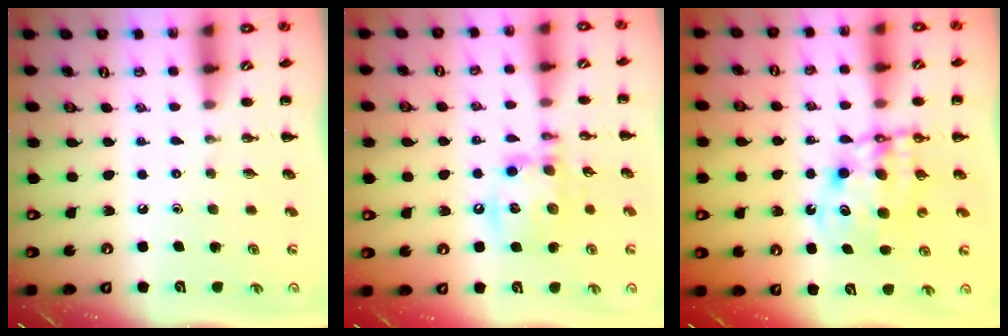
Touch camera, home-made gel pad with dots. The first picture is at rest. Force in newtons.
{"total": 13.5, "press": 13.3, "slide": 2.1}
{"total": 9.5, "press": 9.2, "slide": 2.6}